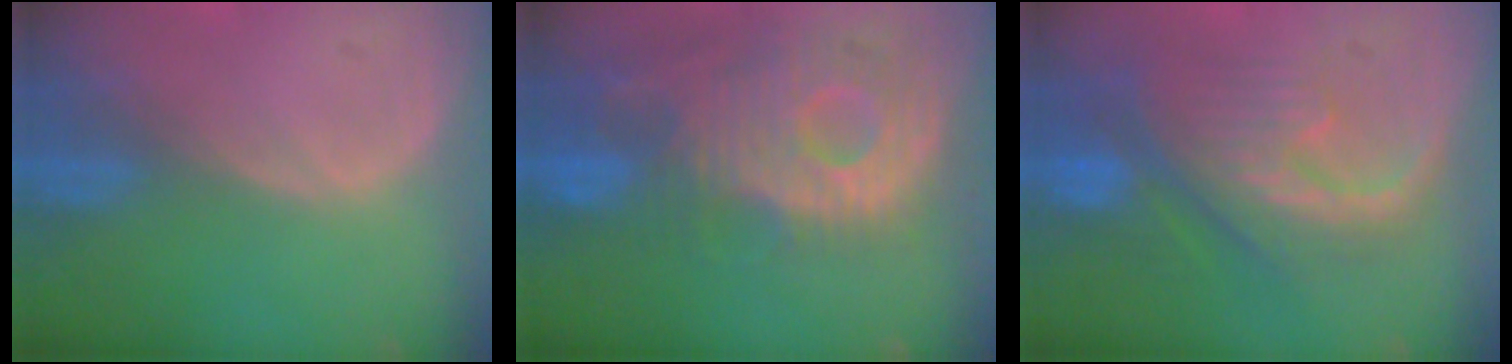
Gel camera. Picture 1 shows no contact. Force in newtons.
{"total": 12.3, "press": 10.9, "slide": 5.8}
{"total": 9.9, "press": 9.2, "slide": 3.7}